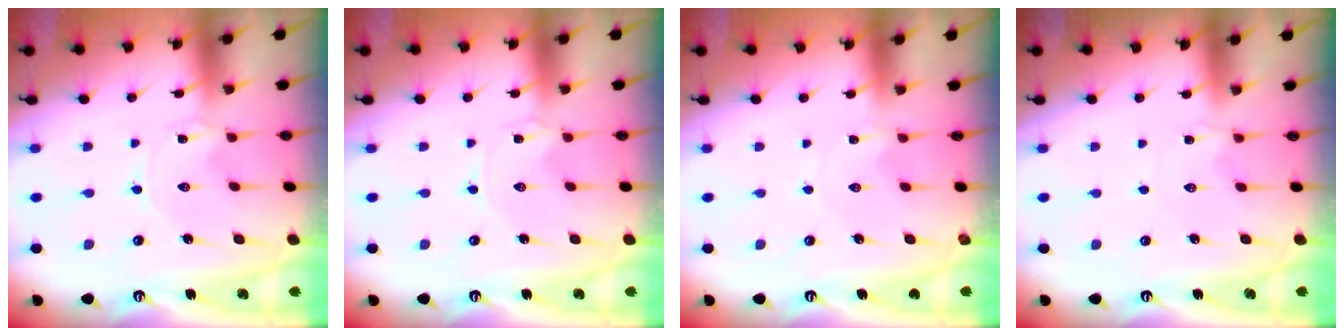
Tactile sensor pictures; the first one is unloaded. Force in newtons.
{"total": 0.0}
{"total": 0.0}
{"total": 3.0, "press": 3.0, "slide": 0.5}